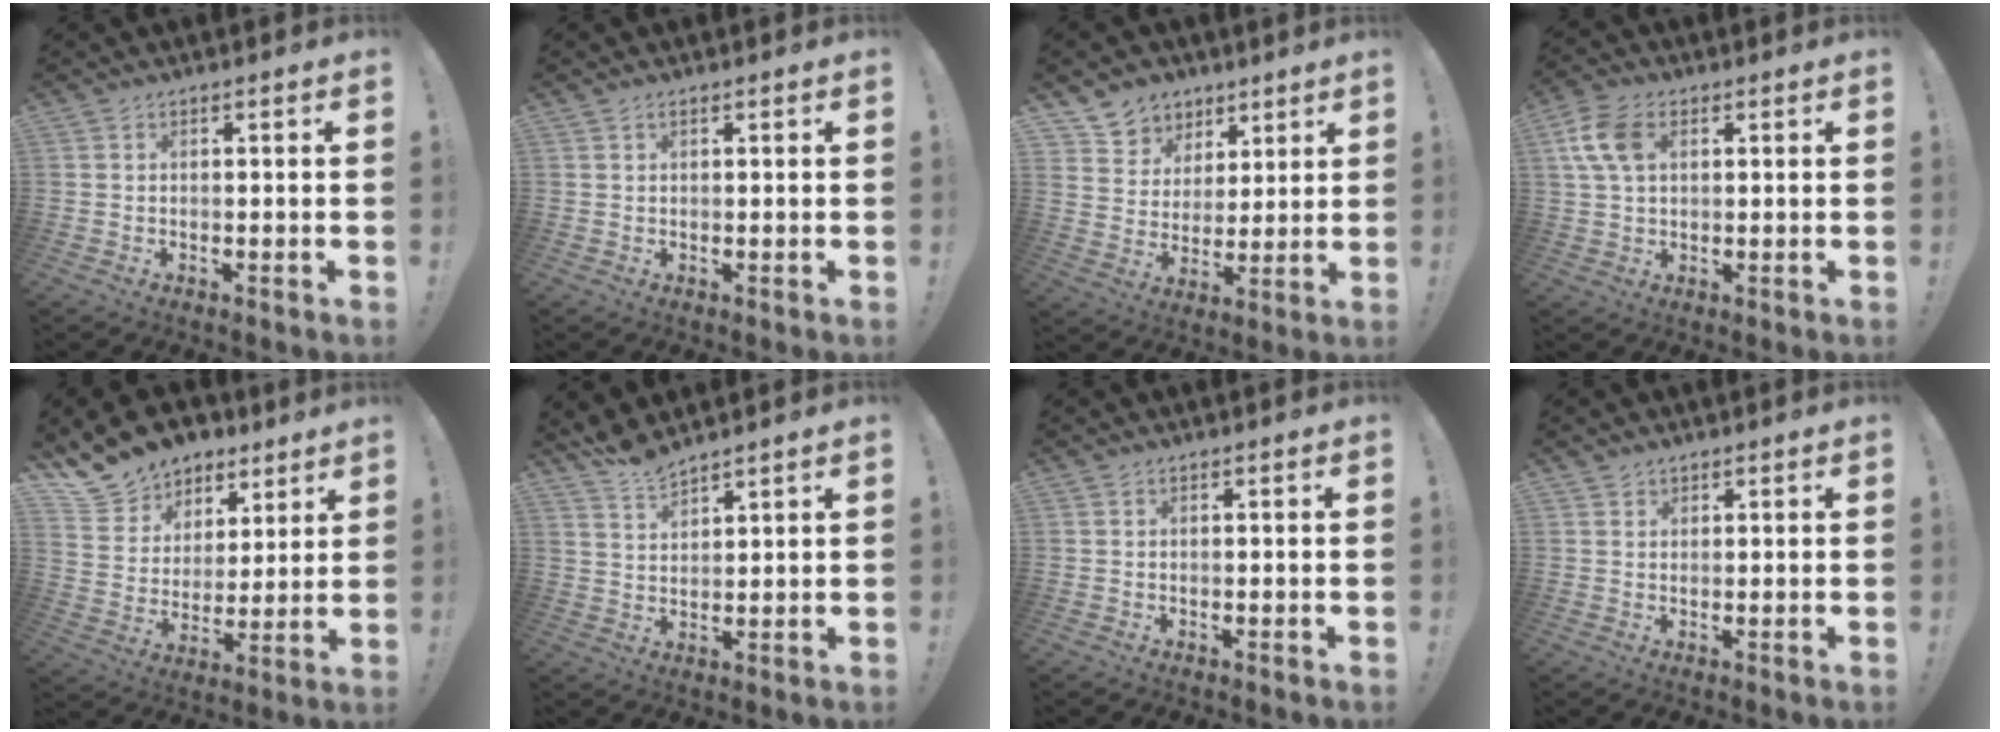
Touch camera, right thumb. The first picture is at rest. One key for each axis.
{"total": 0.6, "fx": 0.4, "fy": 0.4, "fz": 0.3, "tx": 0.002, "ty": -0.002, "tz": 0.007}
{"total": 8.4, "fx": 4.7, "fy": 6.9, "fz": 0.8, "tx": -0.008, "ty": -0.043, "tz": 0.096}
{"total": 9.8, "fx": 2.9, "fy": 6.4, "fz": 6.9, "tx": -0.136, "ty": 0.005, "tz": 0.054}
{"total": 13.7, "fx": 10.4, "fy": 8.6, "fz": 2.2, "tx": -0.048, "ty": -0.083, "tz": 0.206}
{"total": 5.8, "fx": 5.5, "fy": 0.8, "fz": 1.3, "tx": -0.039, "ty": -0.032, "tz": 0.104}
{"total": 0.0}
{"total": 1.5, "fx": 1.2, "fy": 0.9, "fz": 0.1, "tx": 0.005, "ty": -0.008, "tz": 0.020}